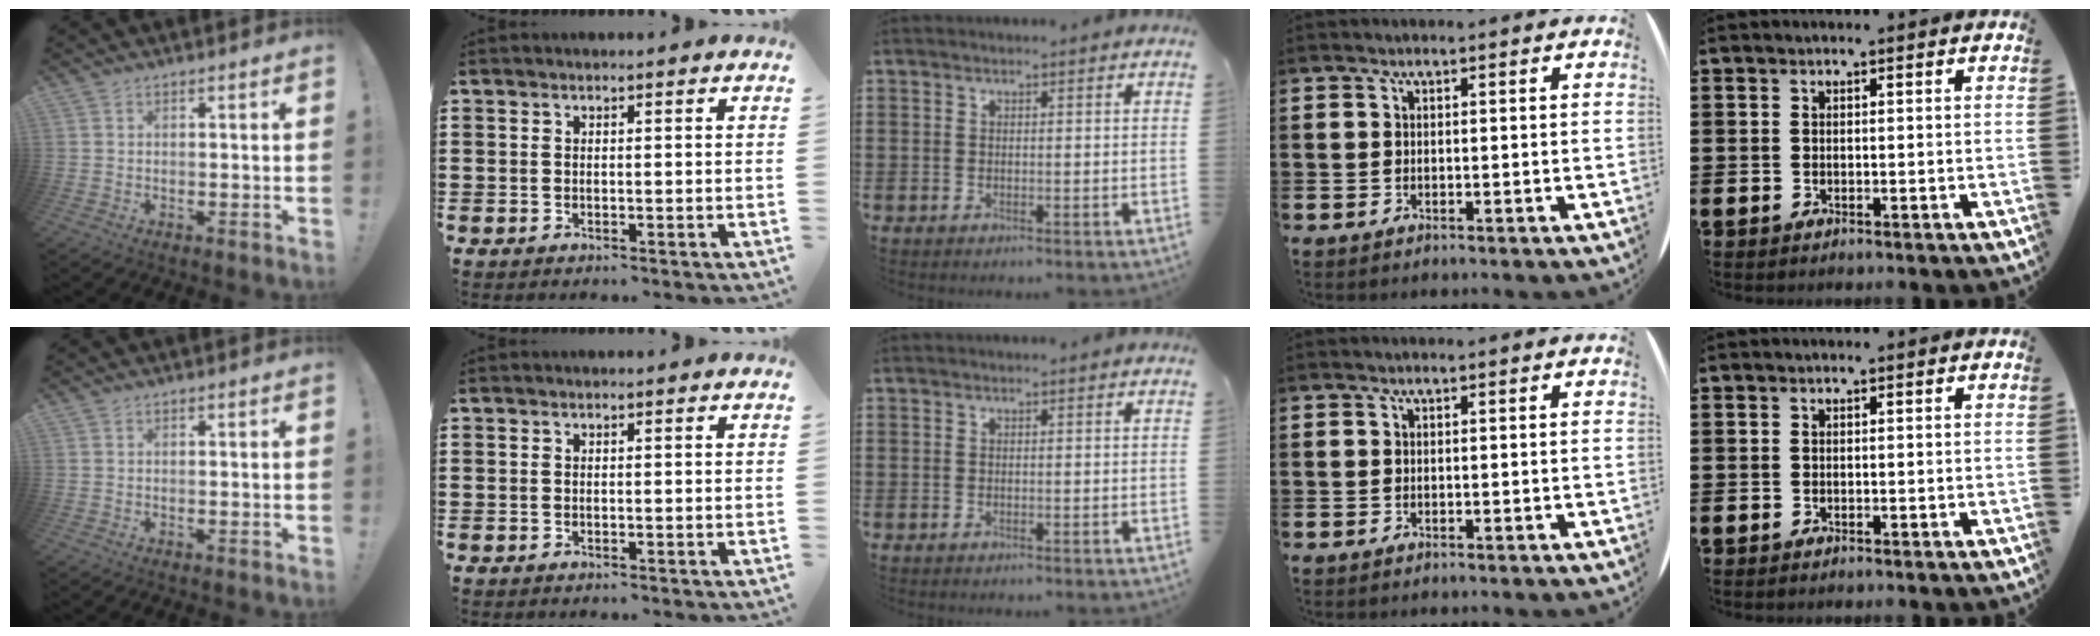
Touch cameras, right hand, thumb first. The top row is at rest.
{}